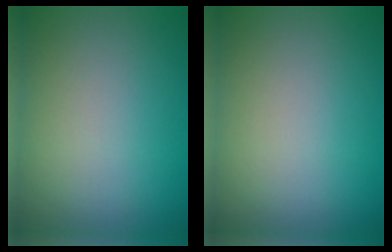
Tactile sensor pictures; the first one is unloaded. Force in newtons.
{"total": 0.0}